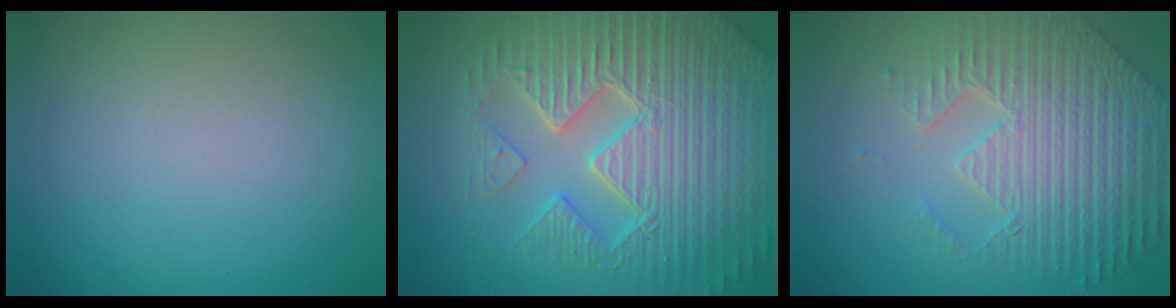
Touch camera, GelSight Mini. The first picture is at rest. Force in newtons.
{"total": 9.7, "press": 6.8, "slide": 6.9}
{"total": 7.1, "press": 5.5, "slide": 4.5}